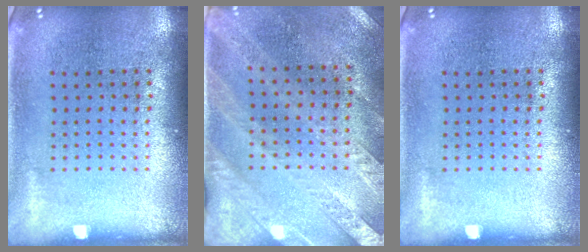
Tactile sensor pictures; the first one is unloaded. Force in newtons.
{"total": 2.4, "press": 2.1, "slide": 1.2}
{"total": 0.0}